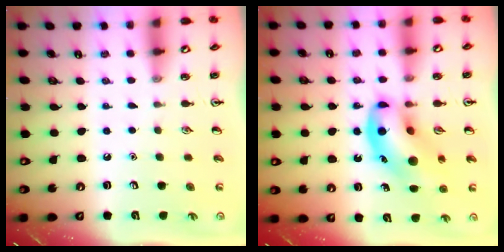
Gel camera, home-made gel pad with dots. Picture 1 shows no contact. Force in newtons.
{"total": 14.1, "press": 13.5, "slide": 4.0}